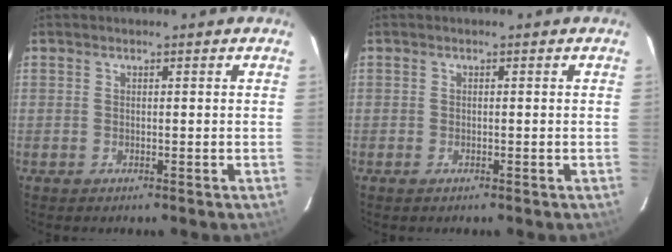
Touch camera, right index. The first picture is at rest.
{"total": 0.7, "force": [-0.5, 0.3, 0.3], "torque": [-0.007, -0.002, -0.009]}